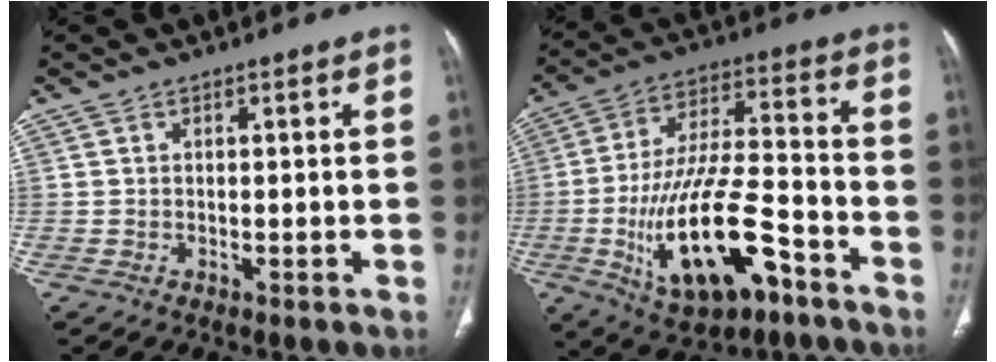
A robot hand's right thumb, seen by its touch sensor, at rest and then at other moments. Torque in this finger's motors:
{"motor_torque": [0.70, 0.82, 2.00, -0.77, 0.24]}